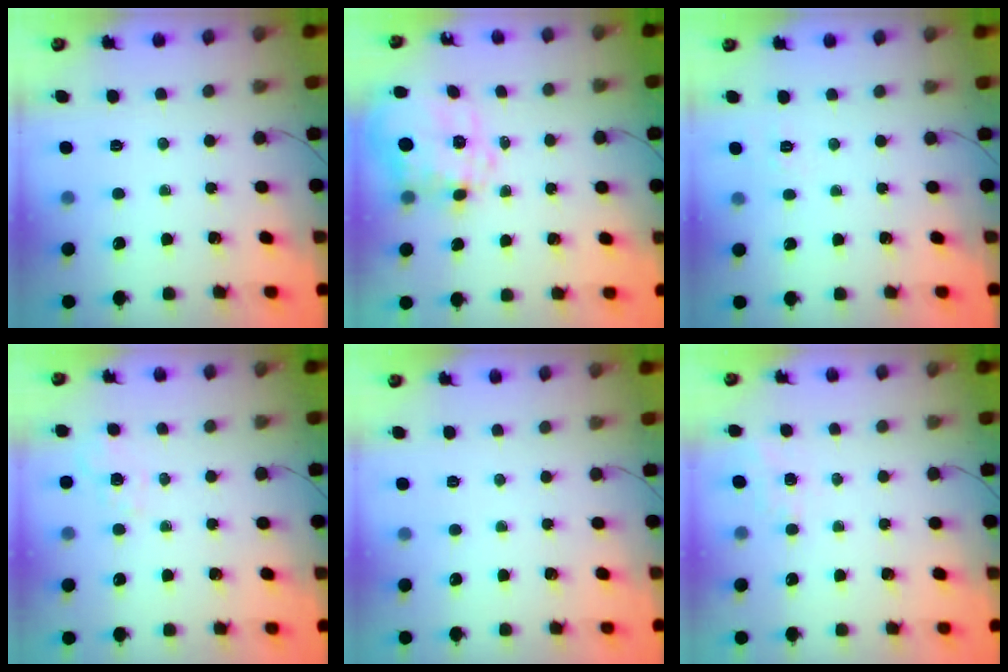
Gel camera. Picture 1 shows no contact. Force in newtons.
{"total": 11.6, "press": 11.5, "slide": 1.4}
{"total": 3.6, "press": 3.2, "slide": 1.7}
{"total": 2.2, "press": 1.6, "slide": 1.6}
{"total": 2.5, "press": 2.4, "slide": 0.5}
{"total": 4.6, "press": 4.4, "slide": 1.5}